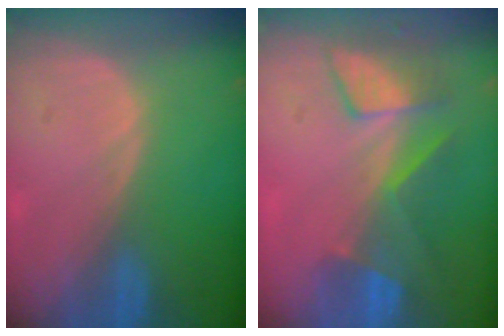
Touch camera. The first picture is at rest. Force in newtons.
{"total": 8.5, "press": 7.3, "slide": 4.3}